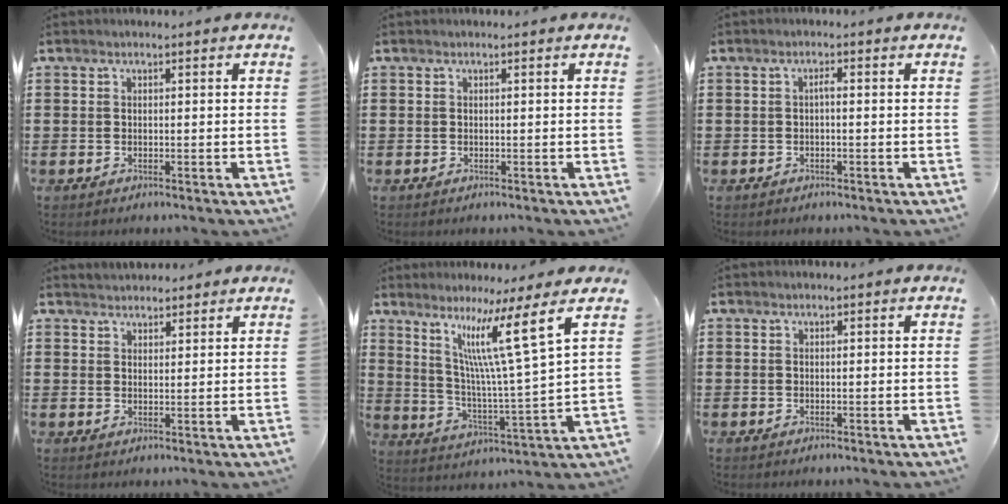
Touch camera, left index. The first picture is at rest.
{"total": 0.0}
{"total": 1.0, "force": [-0.3, 0.3, 1.0], "torque": [-0.021, 0.002, -0.006]}
{"total": 2.5, "force": [2.4, 0.7, -0.5], "torque": [0.002, 0.001, 0.047]}
{"total": 11.2, "force": [6.6, -0.9, 9.0], "torque": [-0.184, -0.032, 0.098]}
{"total": 0.0}